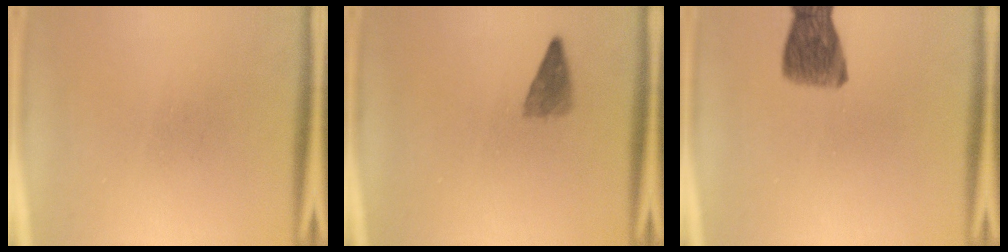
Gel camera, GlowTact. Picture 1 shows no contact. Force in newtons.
{"total": 2.4}
{"total": 7.1}